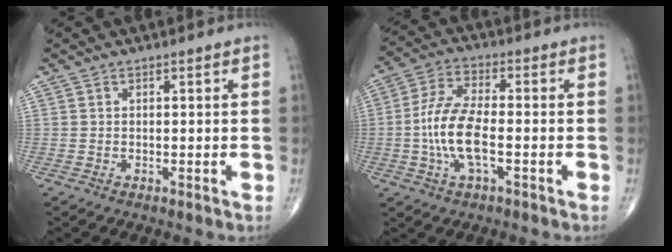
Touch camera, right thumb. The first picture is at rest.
{"total": 10.8, "force": [-2.1, 4.3, 9.7], "torque": [-0.206, 0.020, -0.045]}